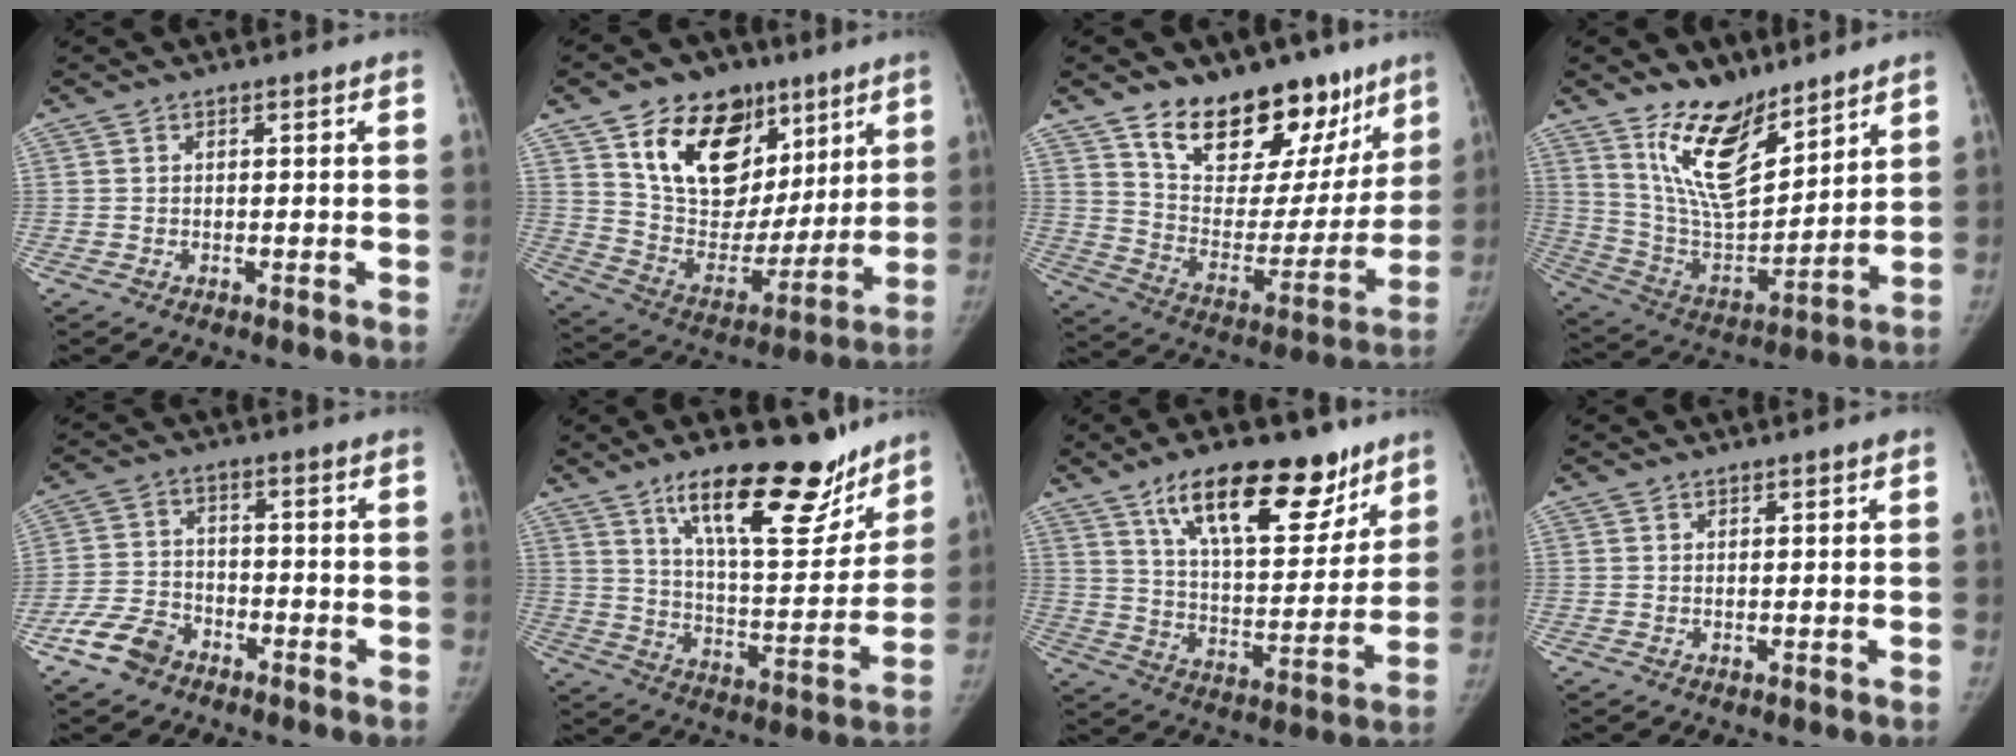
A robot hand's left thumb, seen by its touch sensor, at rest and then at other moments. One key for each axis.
{"total": 22.6, "fx": 11.2, "fy": 15.4, "fz": 12.3, "tx": -0.145, "ty": -0.031, "tz": 0.197}
{"total": 24.1, "fx": 15.9, "fy": 12.9, "fz": 12.6, "tx": -0.130, "ty": -0.077, "tz": 0.252}
{"total": 16.9, "fx": 11.5, "fy": 7.3, "fz": 10.0, "tx": -0.130, "ty": -0.085, "tz": 0.224}
{"total": 7.3, "fx": -4.8, "fy": 4.6, "fz": 3.0, "tx": -0.055, "ty": 0.022, "tz": -0.095}
{"total": 21.9, "fx": 14.8, "fy": 7.5, "fz": 14.2, "tx": -0.161, "ty": -0.084, "tz": 0.234}
{"total": 21.7, "fx": 13.5, "fy": 9.2, "fz": 14.2, "tx": -0.171, "ty": -0.053, "tz": 0.223}
{"total": 0.9, "fx": 0.6, "fy": 0.3, "fz": 0.6, "tx": -0.002, "ty": -0.001, "tz": 0.008}